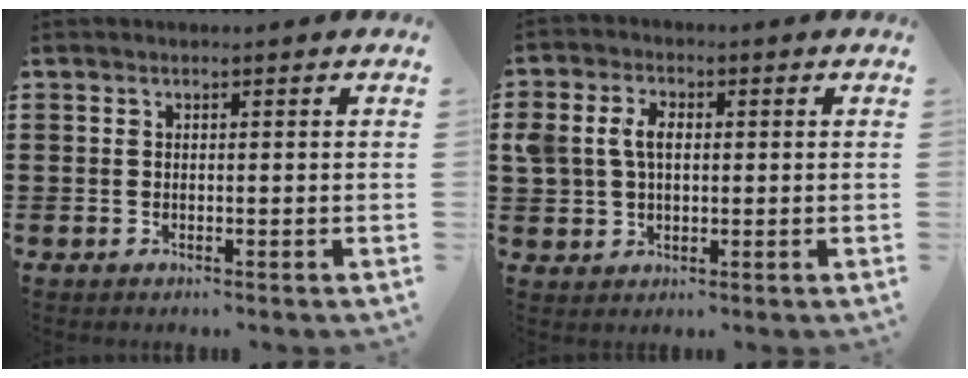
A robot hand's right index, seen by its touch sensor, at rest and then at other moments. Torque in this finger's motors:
{"motor_torque": [0.49, -0.32, 0.63, 0.12]}